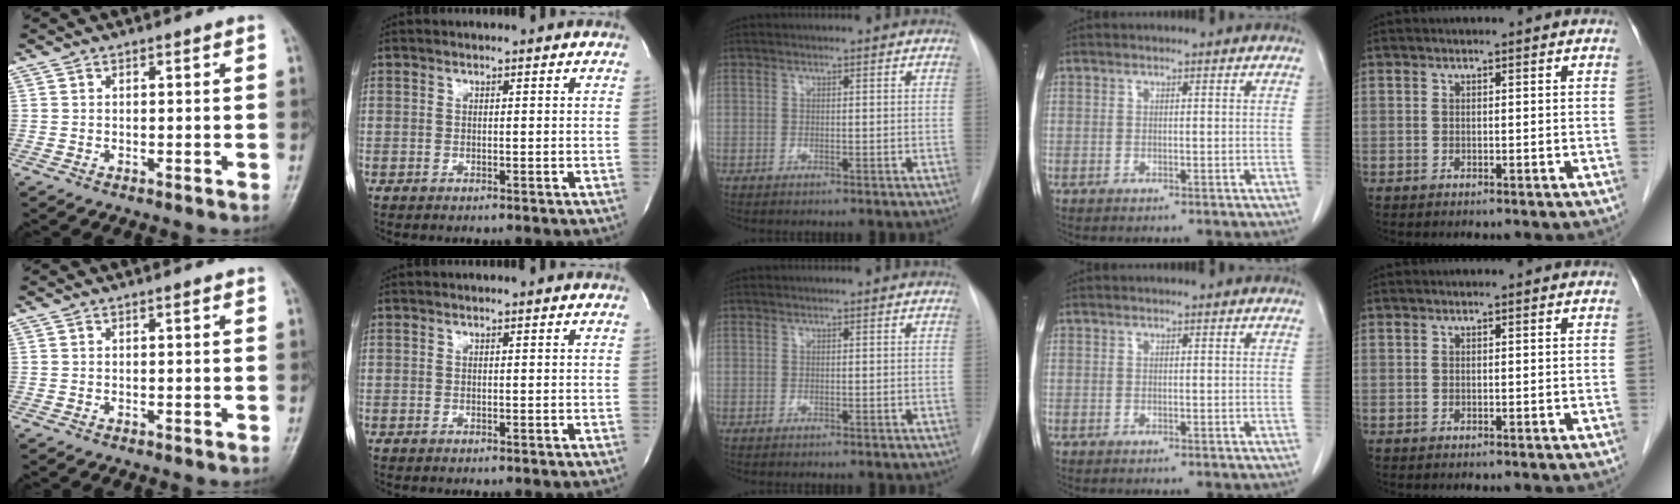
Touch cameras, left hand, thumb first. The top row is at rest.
{}